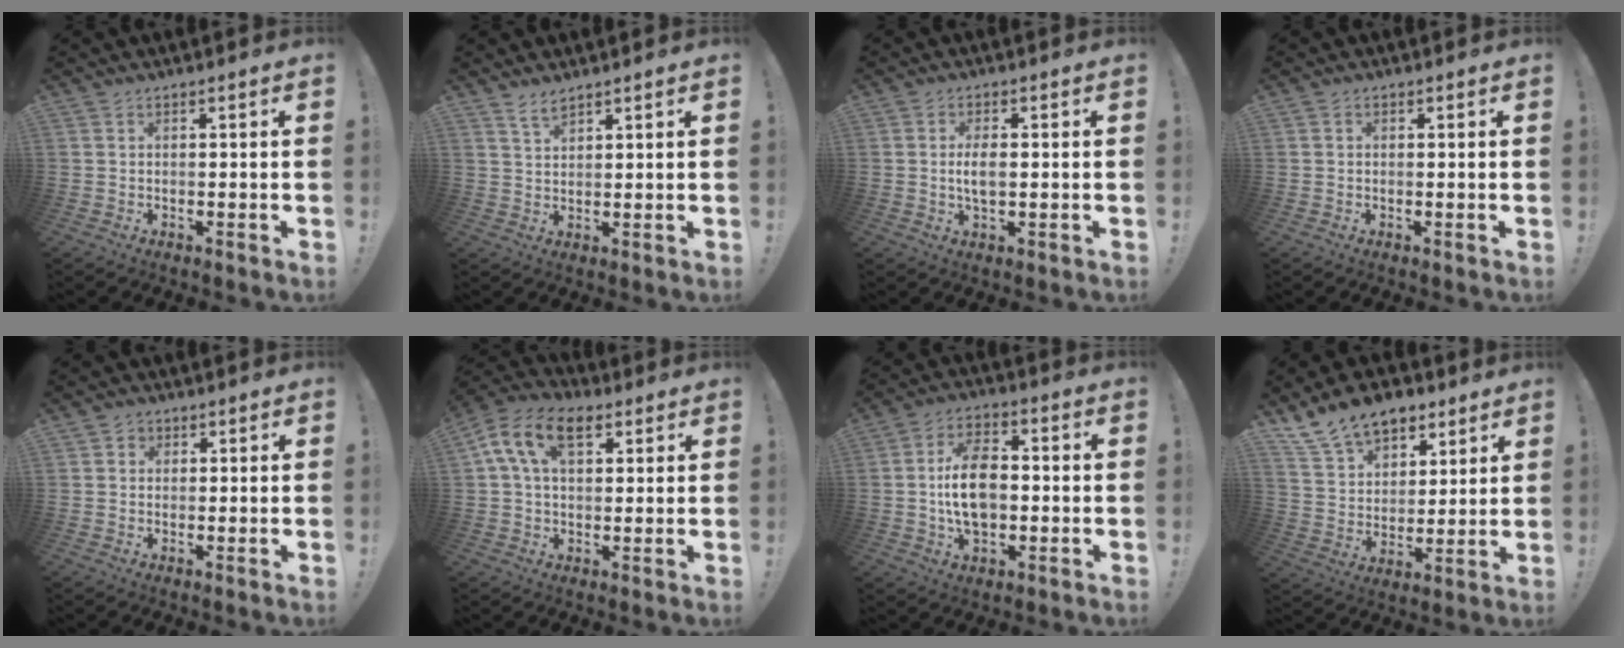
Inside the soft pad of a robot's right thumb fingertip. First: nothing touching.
{"total": 3.2, "force": [2.7, 0.8, 1.4], "torque": [-0.023, -0.017, 0.048]}
{"total": 4.5, "force": [-0.1, 2.0, 4.0], "torque": [-0.072, -0.007, -0.009]}
{"total": 0.6, "force": [-0.1, 0.5, 0.2], "torque": [-0.003, 0.002, -0.002]}
{"total": 2.1, "force": [0.7, 1.9, 0.5], "torque": [-0.004, -0.002, 0.010]}
{"total": 12.6, "force": [4.7, 7.5, 9.0], "torque": [-0.158, 0.002, 0.086]}
{"total": 13.9, "force": [-1.0, 9.0, 10.5], "torque": [-0.188, 0.004, -0.021]}
{"total": 14.7, "force": [10.3, 9.0, 5.3], "torque": [-0.103, -0.062, 0.198]}